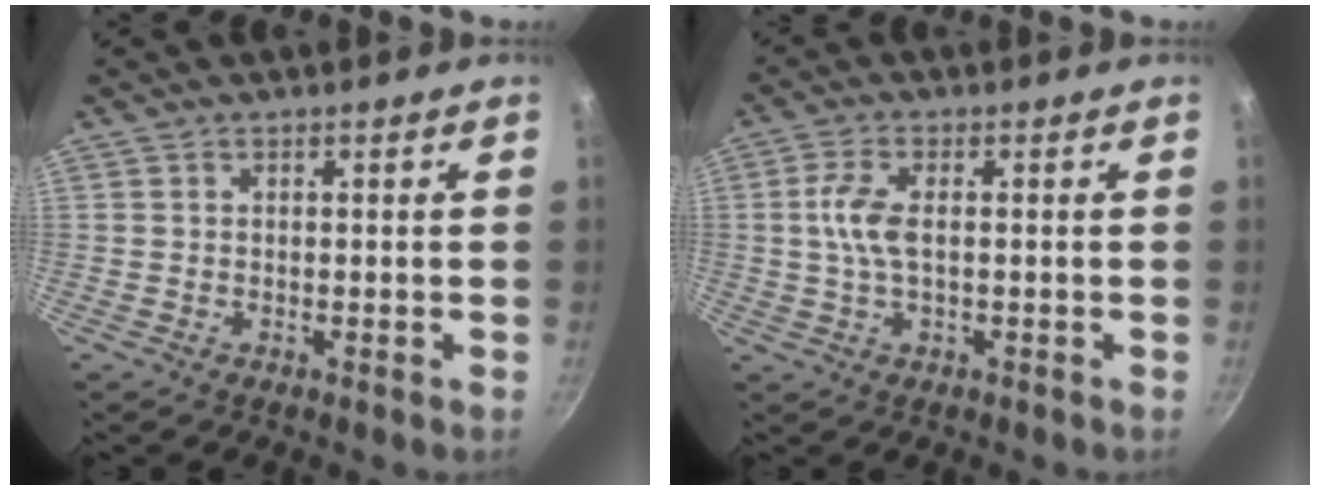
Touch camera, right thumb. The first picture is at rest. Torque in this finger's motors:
{"motor_torque": [1.09, 0.90, 0.73, -0.43, 0.20]}